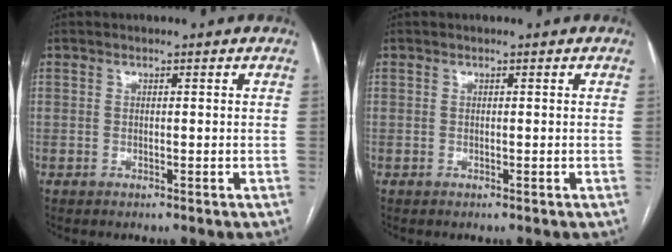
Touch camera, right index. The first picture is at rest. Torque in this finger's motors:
{"motor_torque": [0.01, 0.02, 0.00, 0.00]}